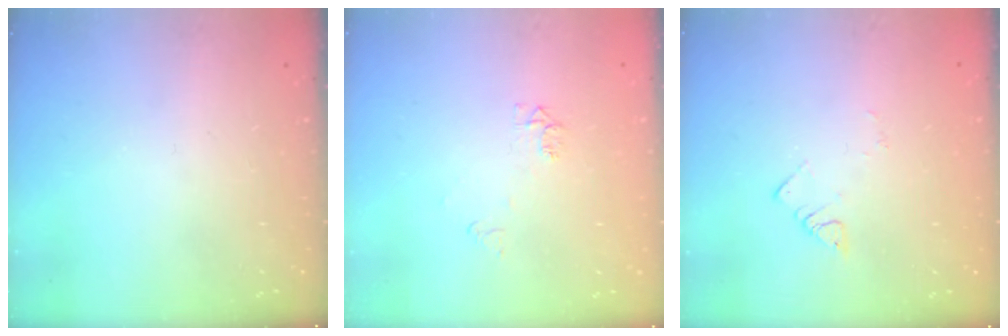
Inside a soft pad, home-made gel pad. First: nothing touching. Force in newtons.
{"total": 5.6, "press": 5.5, "slide": 0.6}
{"total": 2.6, "press": 2.6, "slide": 0.3}